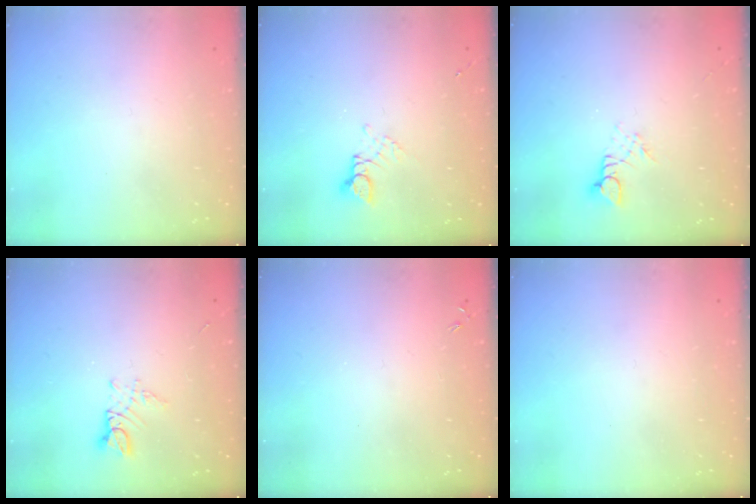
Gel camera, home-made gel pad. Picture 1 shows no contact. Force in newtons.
{"total": 2.9, "press": 2.8, "slide": 0.4}
{"total": 2.7, "press": 2.7, "slide": 0.2}
{"total": 2.7, "press": 2.7, "slide": 0.3}
{"total": 0.0}
{"total": 0.0}